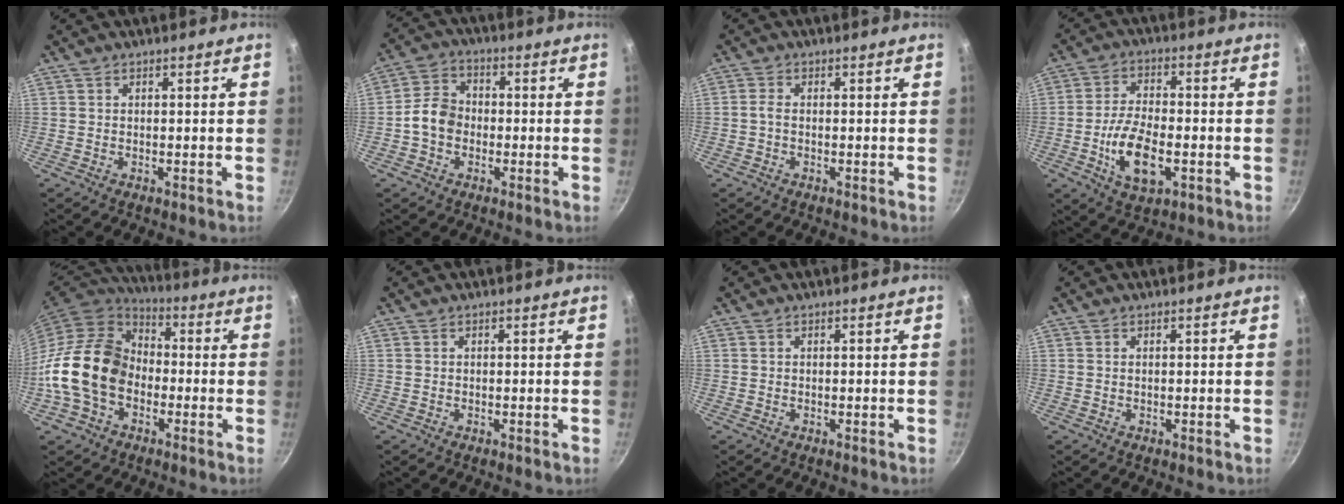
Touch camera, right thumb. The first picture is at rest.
{"total": 6.6, "force": [-1.4, 5.3, 3.7], "torque": [-0.043, 0.026, -0.039]}
{"total": 1.5, "force": [-0.3, 0.9, 1.2], "torque": [-0.028, 0.006, -0.011]}
{"total": 11.4, "force": [-3.1, 5.6, 9.4], "torque": [-0.172, 0.012, -0.056]}
{"total": 17.9, "force": [-3.6, 13.3, 11.5], "torque": [-0.179, 0.041, -0.081]}
{"total": 0.0}
{"total": 0.0}
{"total": 0.0}